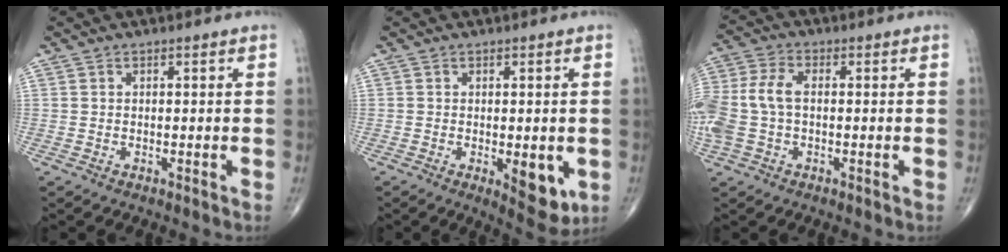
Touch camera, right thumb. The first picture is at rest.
{"total": 7.1, "force": [-1.7, 2.9, 6.3], "torque": [-0.068, -0.015, -0.015]}
{"total": 10.9, "force": [-0.5, 6.9, 8.4], "torque": [-0.215, 0.022, -0.011]}